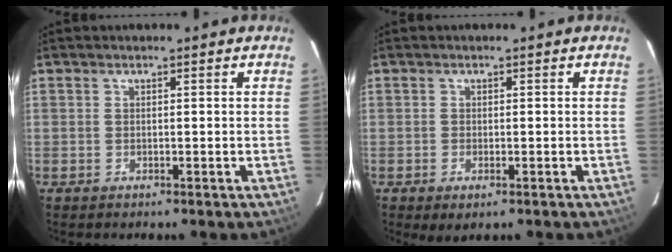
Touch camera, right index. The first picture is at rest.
{"total": 2.1, "force": [-0.9, 1.0, 1.6], "torque": [-0.029, -0.009, -0.011]}